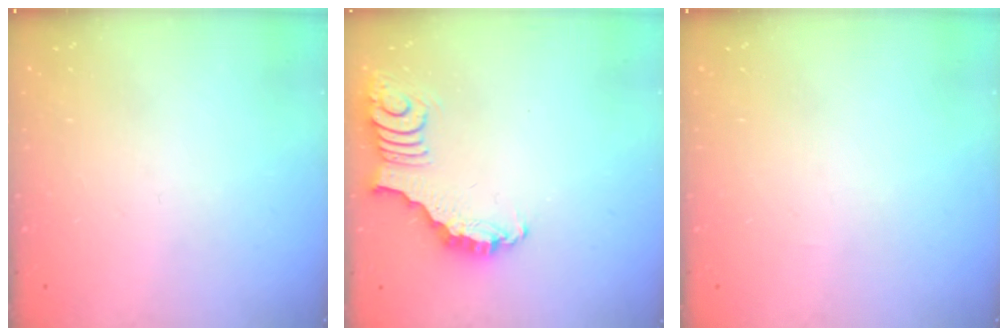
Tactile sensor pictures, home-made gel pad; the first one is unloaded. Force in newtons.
{"total": 3.2, "press": 3.1, "slide": 0.6}
{"total": 0.0}